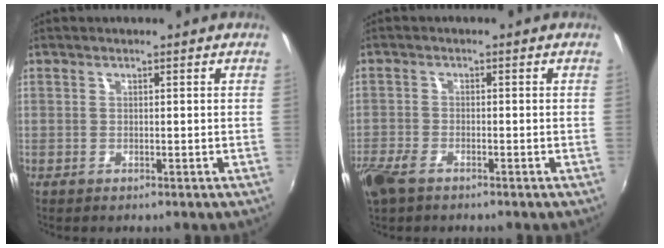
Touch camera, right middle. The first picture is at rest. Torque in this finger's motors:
{"motor_torque": [0.52, -0.51, 0.18, 0.10]}